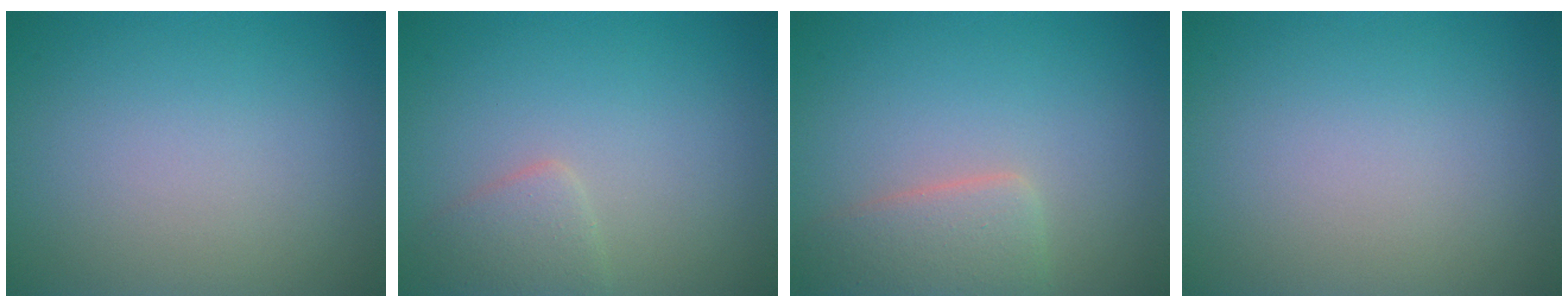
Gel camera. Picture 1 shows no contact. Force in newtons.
{"total": 1.9, "press": 1.9, "slide": 0.0}
{"total": 3.2, "press": 3.2, "slide": 0.1}
{"total": 0.0}